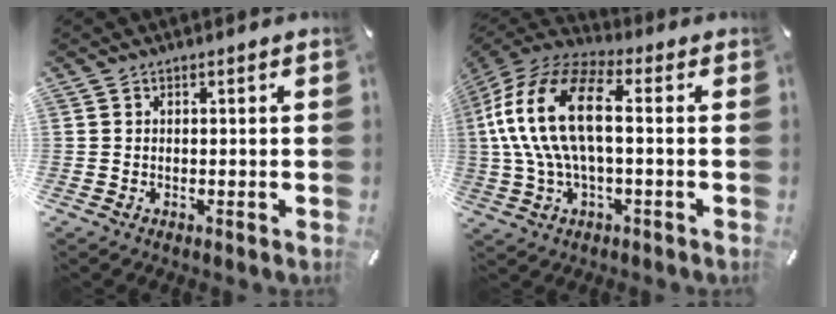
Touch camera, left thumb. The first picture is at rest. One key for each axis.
{"total": 19.0, "fx": 1.2, "fy": 9.6, "fz": 16.3, "tx": -0.346, "ty": 0.003, "tz": 0.016}